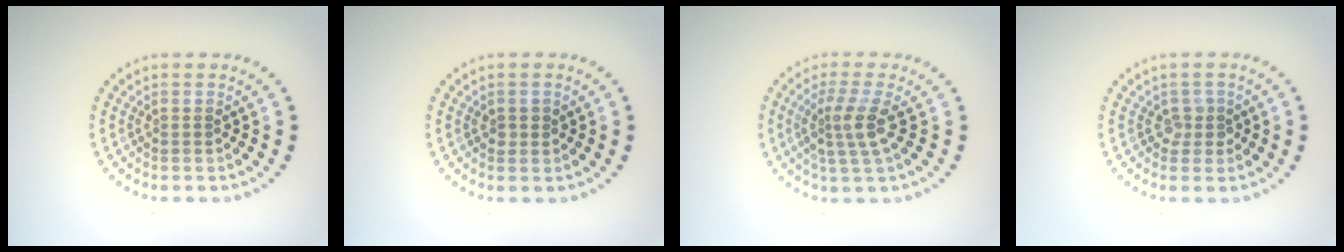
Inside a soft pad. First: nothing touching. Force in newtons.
{"total": 0.9, "press": 0.9, "slide": 0.0}
{"total": 3.0, "press": 2.3, "slide": 1.8}
{"total": 1.3, "press": 1.0, "slide": 0.8}